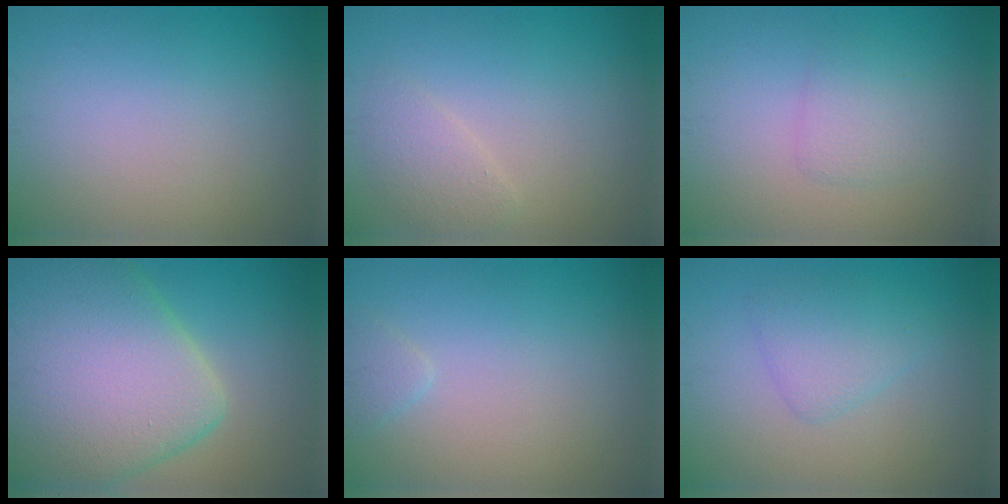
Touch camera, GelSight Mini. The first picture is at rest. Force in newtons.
{"total": 2.0, "press": 2.0, "slide": 0.2}
{"total": 1.9, "press": 1.9, "slide": 0.1}
{"total": 12.7, "press": 12.7, "slide": 0.6}
{"total": 1.0, "press": 1.0, "slide": 0.1}
{"total": 2.6, "press": 2.6, "slide": 0.3}